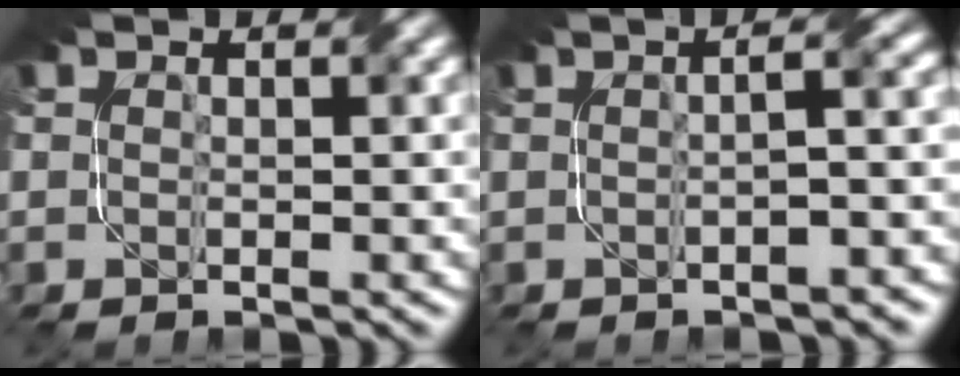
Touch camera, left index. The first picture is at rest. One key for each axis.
{"total": 3.8, "fx": -0.7, "fy": 1.4, "fz": 3.4, "tx": -0.024, "ty": 0.010, "tz": -0.010}